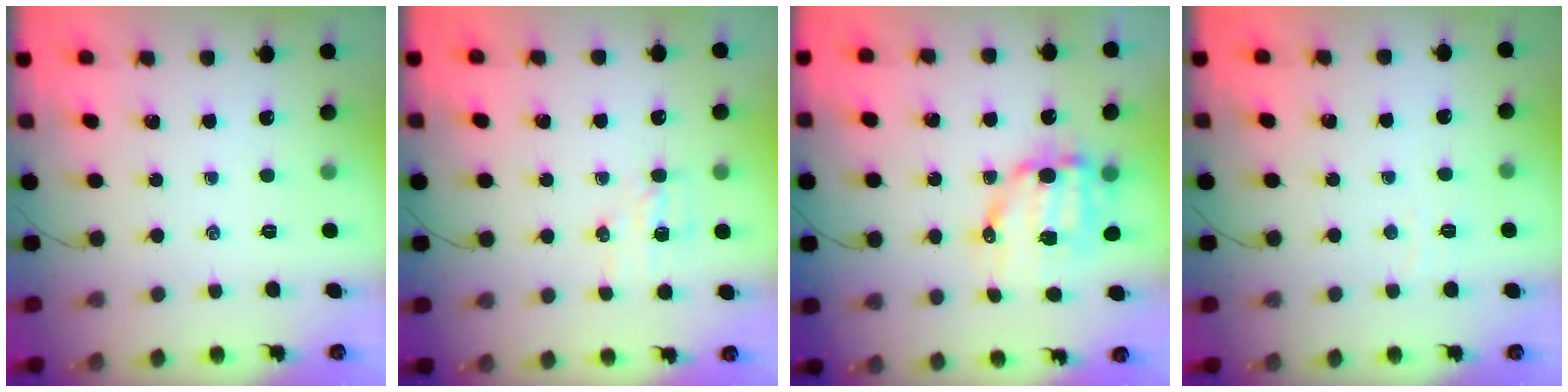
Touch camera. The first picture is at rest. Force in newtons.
{"total": 5.8, "press": 5.6, "slide": 1.4}
{"total": 11.0, "press": 10.8, "slide": 1.9}
{"total": 3.0, "press": 2.9, "slide": 0.7}